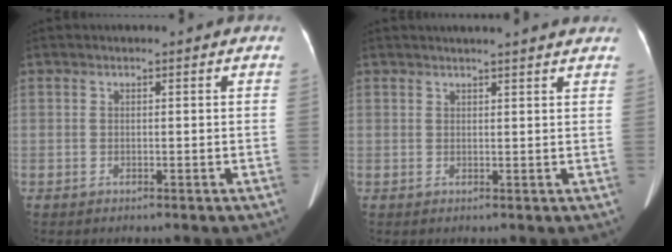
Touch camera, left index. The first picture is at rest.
{"total": 8.9, "force": [8.1, 0.4, 3.6], "torque": [-0.047, 0.021, 0.086]}